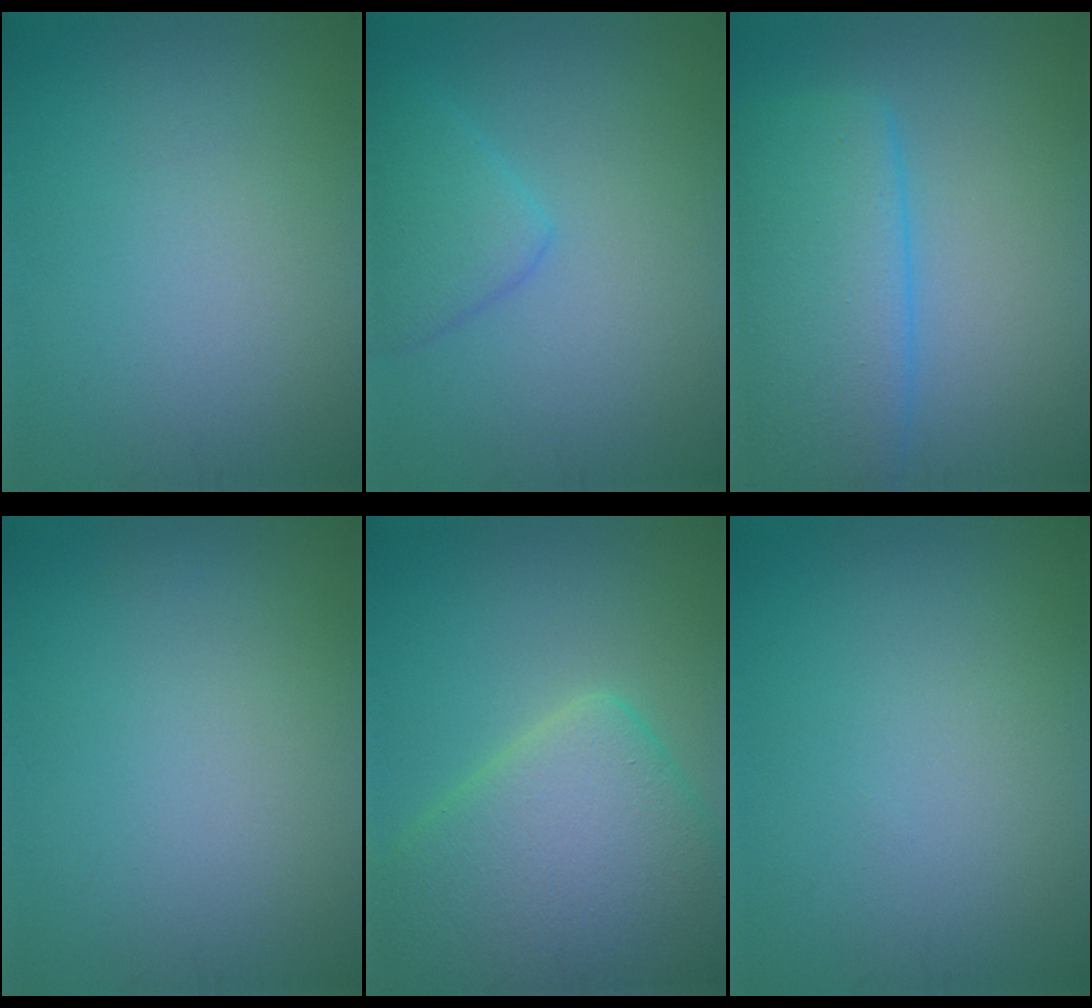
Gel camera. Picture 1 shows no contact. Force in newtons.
{"total": 2.8, "press": 2.8, "slide": 0.1}
{"total": 7.9, "press": 7.8, "slide": 0.5}
{"total": 0.0}
{"total": 10.0, "press": 10.0, "slide": 0.5}
{"total": 0.0}